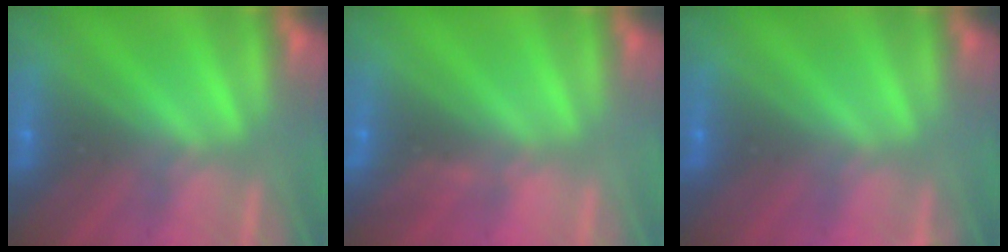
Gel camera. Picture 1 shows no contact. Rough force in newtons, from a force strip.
{"total": 3.7}
{"total": 2.3}